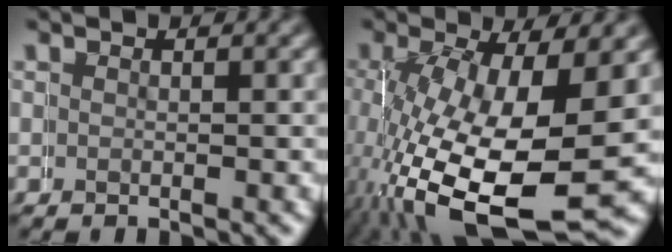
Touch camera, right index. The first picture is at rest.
{"total": 11.3, "force": [-1.8, 5.9, 9.4], "torque": [-0.208, -0.062, 0.014]}